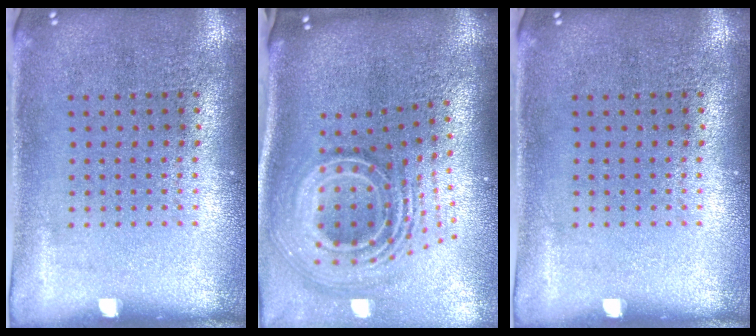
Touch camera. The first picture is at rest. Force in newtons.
{"total": 3.2, "press": 2.0, "slide": 2.5}
{"total": 0.0}